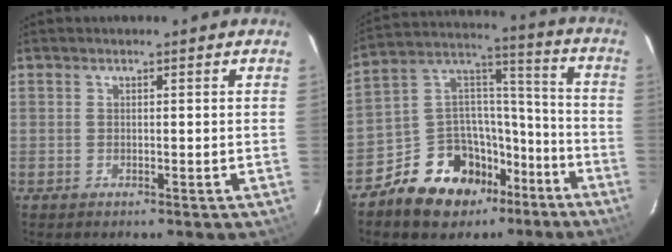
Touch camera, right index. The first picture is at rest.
{"total": 16.1, "force": [-10.4, 10.6, 6.0], "torque": [-0.126, 0.063, -0.155]}